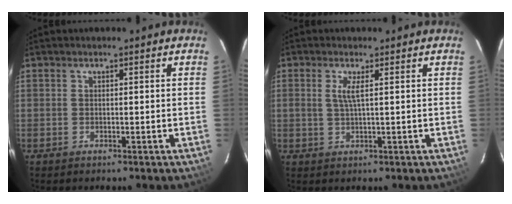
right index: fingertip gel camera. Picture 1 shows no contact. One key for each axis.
{"total": 2.3, "fx": 0.7, "fy": 0.0, "fz": 2.2, "tx": -0.046, "ty": -0.001, "tz": 0.013}